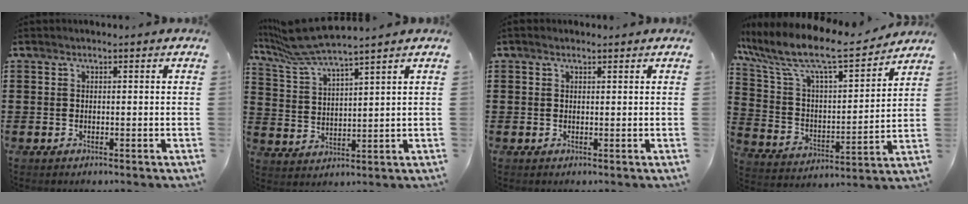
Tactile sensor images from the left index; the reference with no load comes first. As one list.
[{"total": 7.0, "force": [6.2, 0.1, 3.3], "torque": [-0.087, -0.023, 0.112]}, {"total": 0.7, "force": [0.4, 0.6, 0.2], "torque": [-0.006, 0.005, 0.007]}, {"total": 9.6, "force": [7.9, 1.8, 5.1], "torque": [-0.134, -0.052, 0.130]}]